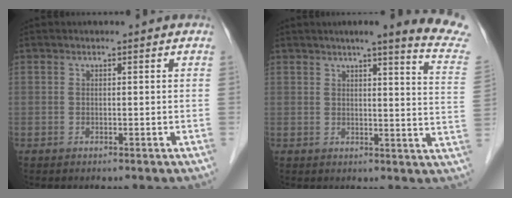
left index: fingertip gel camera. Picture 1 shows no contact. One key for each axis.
{"total": 14.1, "fx": 12.2, "fy": -0.6, "fz": 7.1, "tx": -0.083, "ty": -0.064, "tz": 0.121}